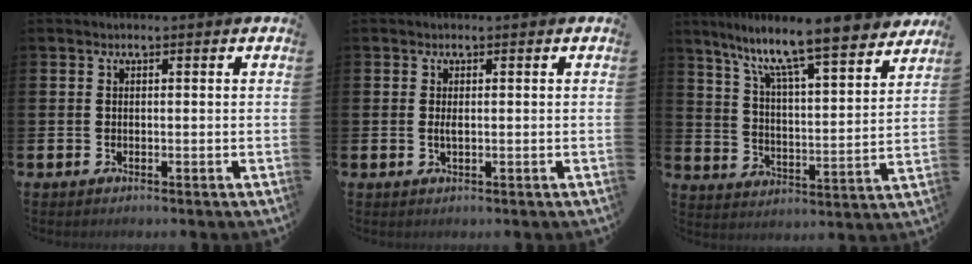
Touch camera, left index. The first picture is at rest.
{"total": 1.0, "force": [0.1, 0.3, 0.9], "torque": [-0.016, 0.002, 0.000]}
{"total": 10.4, "force": [9.2, 0.5, 4.9], "torque": [-0.115, -0.076, 0.148]}